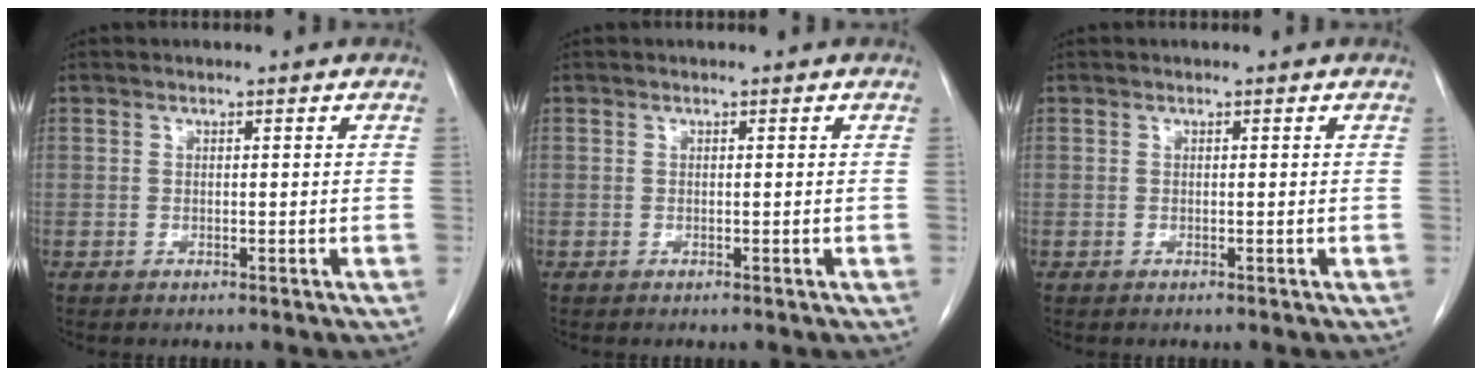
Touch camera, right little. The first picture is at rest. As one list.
[{"total": 0.0}, {"total": 0.0}]